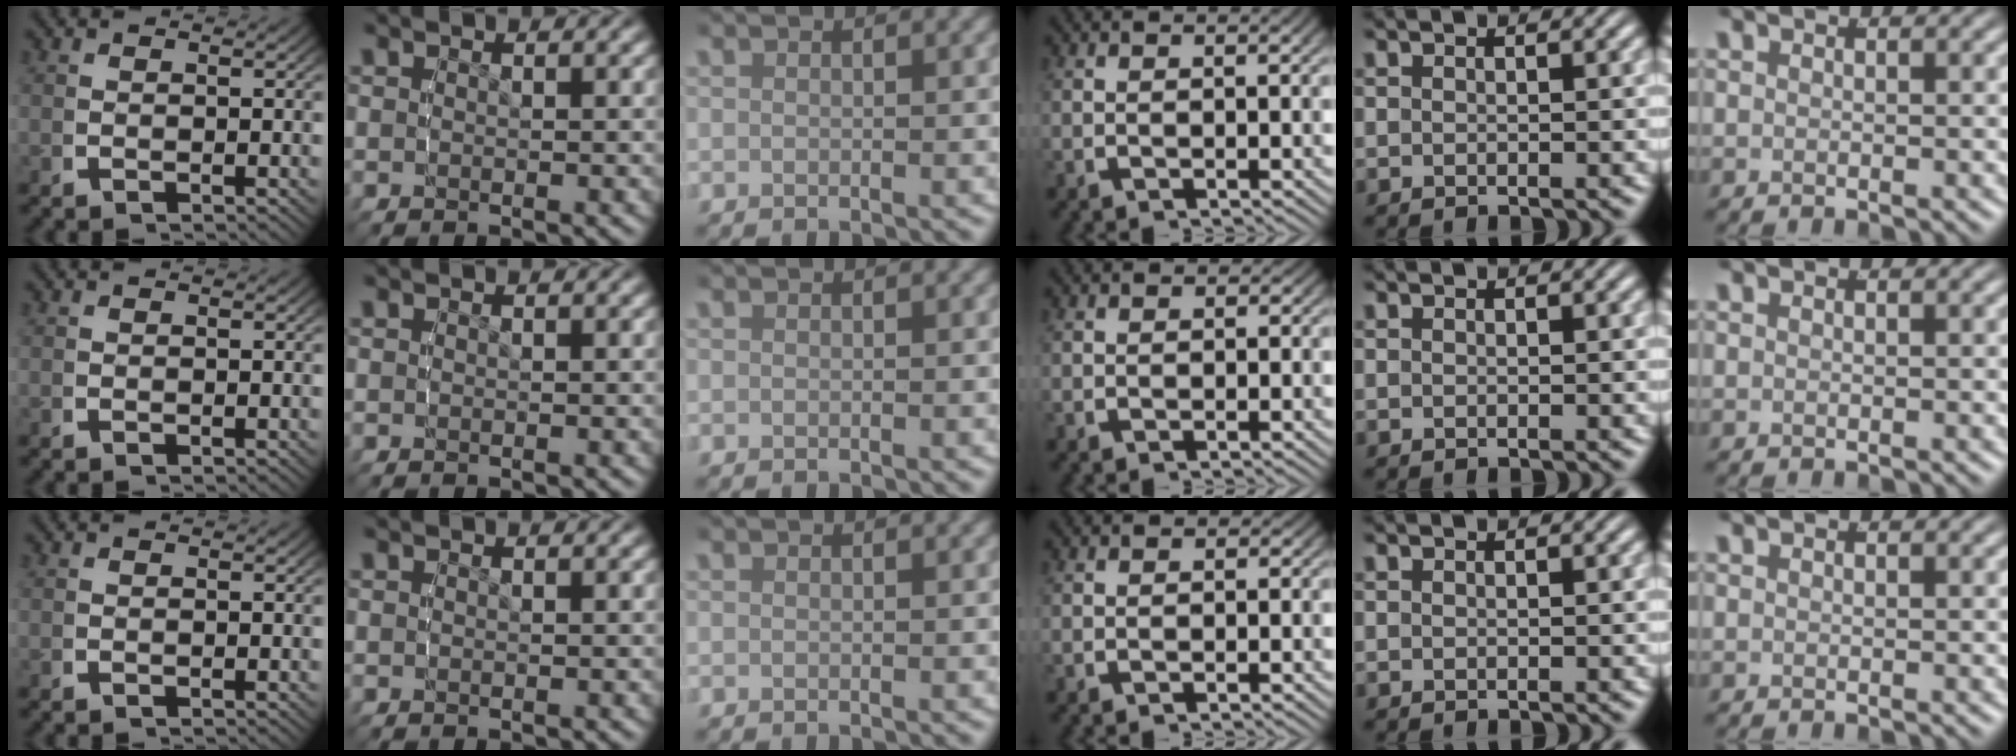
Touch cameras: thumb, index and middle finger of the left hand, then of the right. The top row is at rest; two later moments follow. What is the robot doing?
{"motion": "lift_and_place", "object": "tape"}